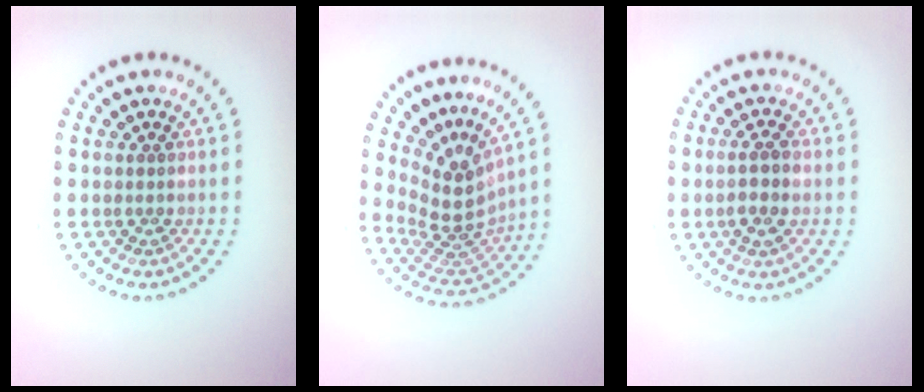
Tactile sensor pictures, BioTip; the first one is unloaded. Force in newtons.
{"total": 4.4, "press": 2.9, "slide": 3.2}
{"total": 2.4, "press": 2.2, "slide": 0.8}